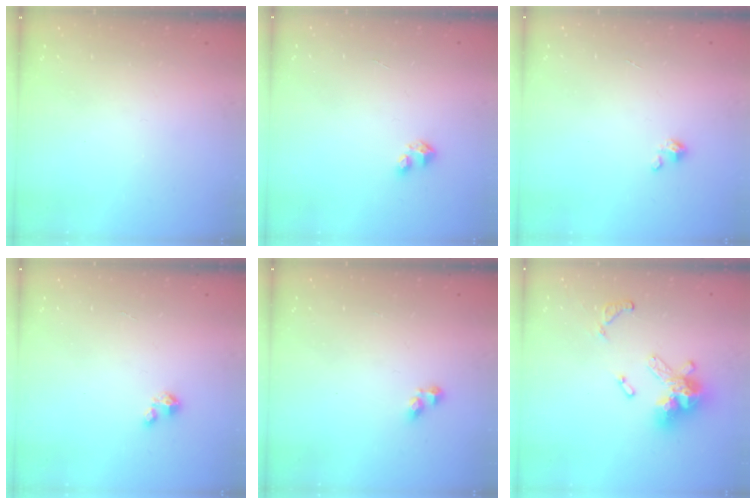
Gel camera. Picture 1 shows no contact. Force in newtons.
{"total": 3.0, "press": 2.9, "slide": 0.2}
{"total": 1.4, "press": 1.4, "slide": 0.3}
{"total": 2.0, "press": 2.0, "slide": 0.1}
{"total": 2.8, "press": 2.8, "slide": 0.3}
{"total": 13.8, "press": 13.8, "slide": 1.0}